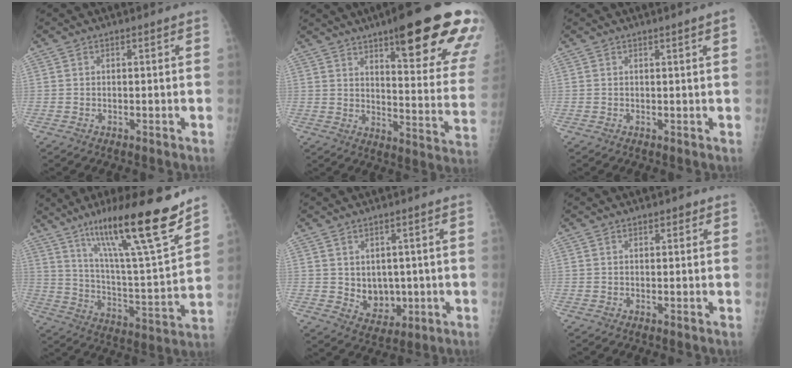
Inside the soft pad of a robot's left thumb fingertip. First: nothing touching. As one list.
[{"total": 25.2, "force": [14.3, 5.3, 20.0], "torque": [-0.227, -0.053, 0.194]}, {"total": 1.7, "force": [0.9, -0.6, 1.3], "torque": [-0.024, -0.004, 0.017]}, {"total": 22.6, "force": [15.5, 2.1, 16.4], "torque": [-0.245, -0.071, 0.260]}, {"total": 6.4, "force": [0.2, 5.2, 3.8], "torque": [-0.021, -0.016, 0.020]}, {"total": 1.3, "force": [0.9, 0.8, 0.6], "torque": [0.005, -0.005, 0.008]}]